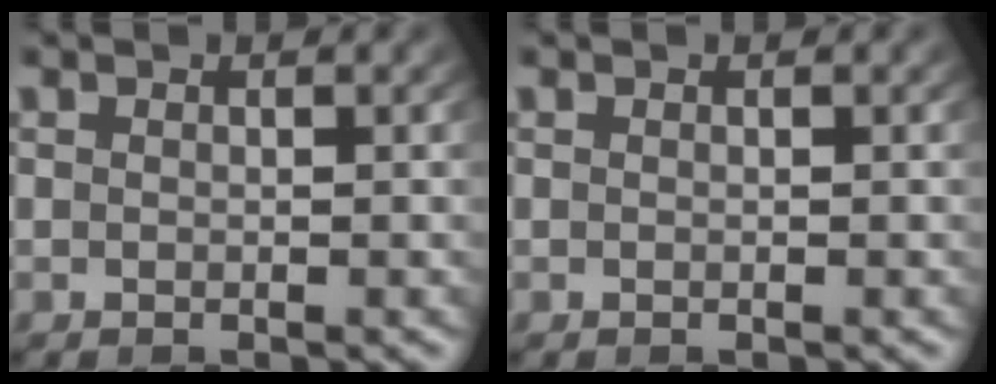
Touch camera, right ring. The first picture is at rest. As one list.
[{"total": 0.0}]